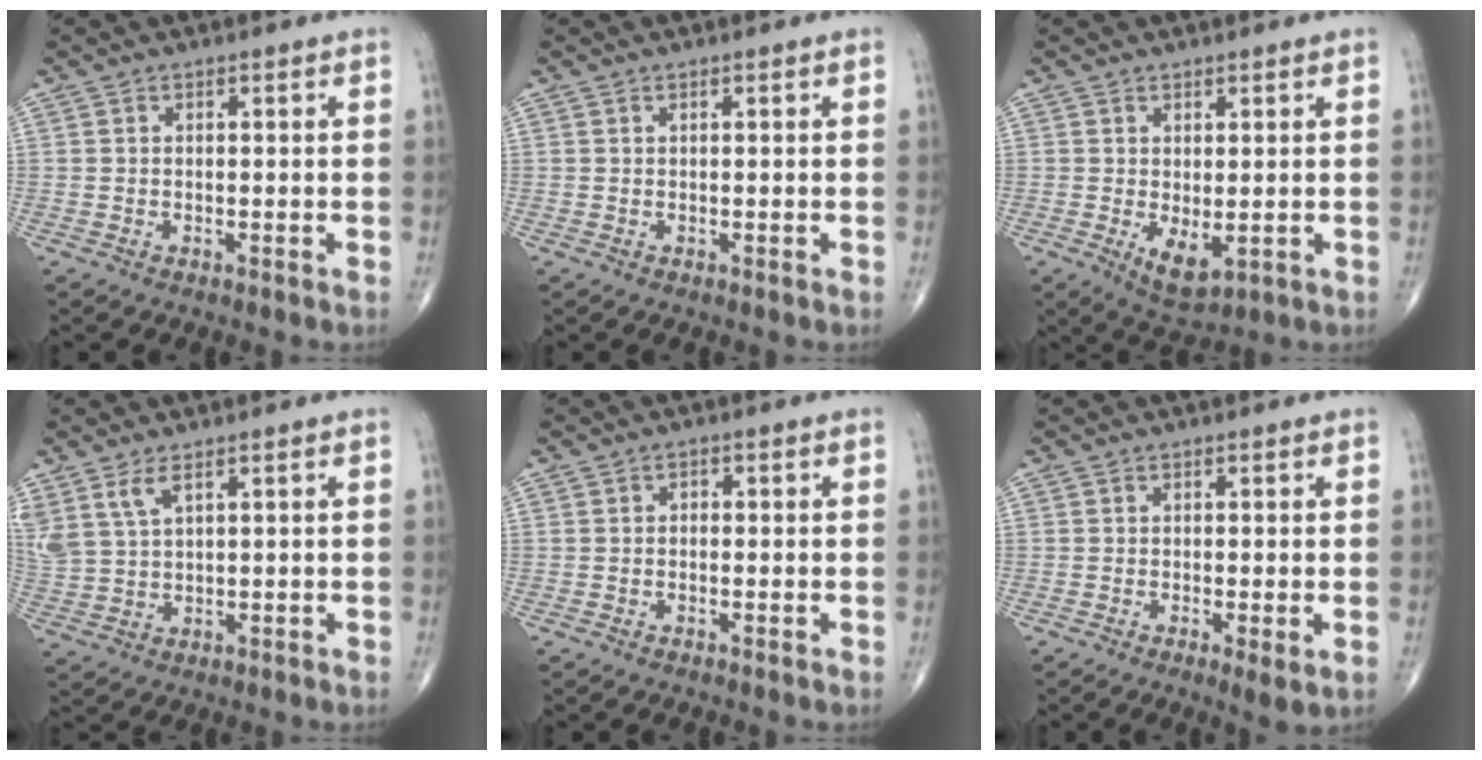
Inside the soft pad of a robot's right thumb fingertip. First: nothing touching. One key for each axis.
{"total": 0.0}
{"total": 5.2, "fx": -0.7, "fy": 2.5, "fz": 4.6, "tx": -0.068, "ty": -0.015, "tz": 0.002}
{"total": 6.2, "fx": 3.6, "fy": 2.7, "fz": 4.3, "tx": -0.099, "ty": -0.009, "tz": 0.083}
{"total": 1.0, "fx": 0.0, "fy": 0.8, "fz": 0.7, "tx": -0.006, "ty": 0.005, "tz": -0.003}
{"total": 2.8, "fx": -0.6, "fy": 0.6, "fz": 2.7, "tx": -0.051, "ty": -0.013, "tz": -0.010}